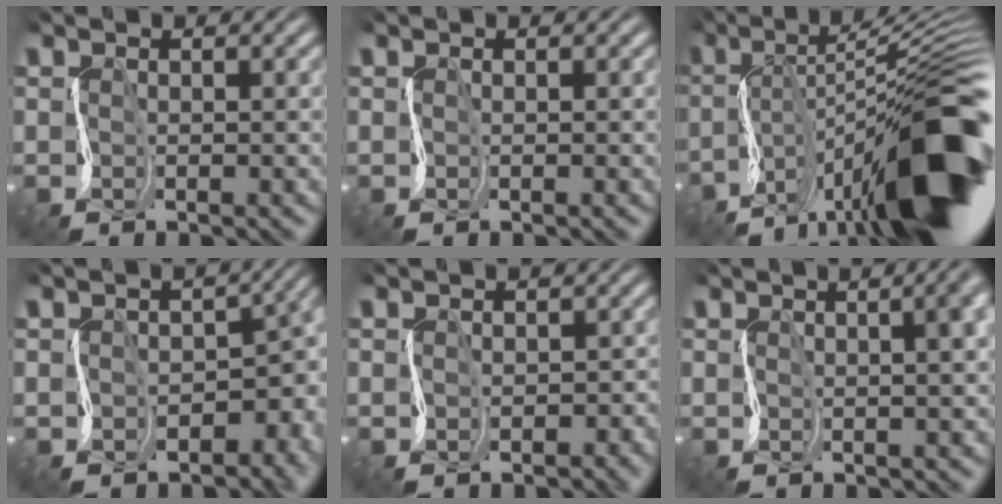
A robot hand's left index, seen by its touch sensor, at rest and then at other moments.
{"total": 0.0}
{"total": 15.4, "force": [-5.7, 4.5, 13.5], "torque": [-0.187, 0.019, -0.104]}
{"total": 8.1, "force": [-3.0, 4.8, 5.9], "torque": [-0.043, -0.016, -0.028]}
{"total": 1.8, "force": [-1.0, 1.3, 0.7], "torque": [0.000, -0.005, -0.015]}
{"total": 8.3, "force": [1.9, 4.4, 6.8], "torque": [-0.033, 0.042, -0.013]}